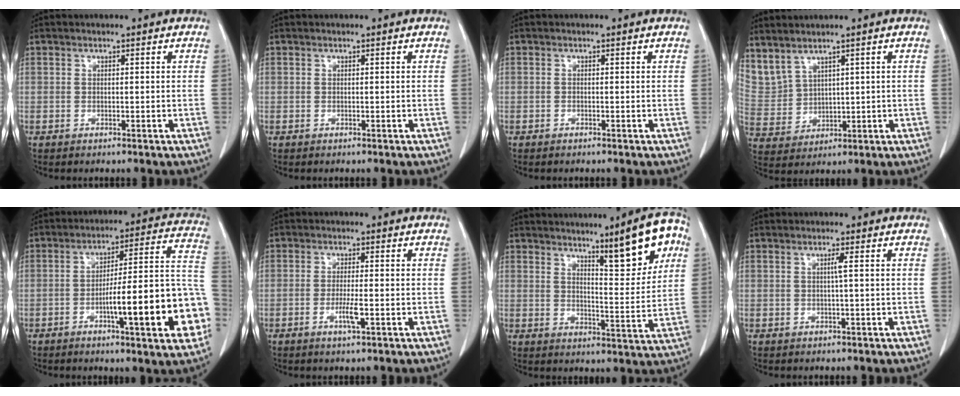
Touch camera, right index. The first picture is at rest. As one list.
[{"total": 0.0}, {"total": 0.0}, {"total": 9.7, "force": [6.6, 5.6, 4.3], "torque": [-0.122, 0.013, 0.167]}, {"total": 18.7, "force": [-6.1, 2.4, 17.5], "torque": [-0.185, 0.031, -0.078]}, {"total": 3.1, "force": [-1.1, 0.2, 2.9], "torque": [-0.054, -0.002, -0.019]}, {"total": 11.7, "force": [6.4, 1.6, 9.7], "torque": [-0.121, -0.002, 0.087]}, {"total": 1.1, "force": [0.1, -0.4, 1.0], "torque": [-0.016, 0.001, 0.000]}]